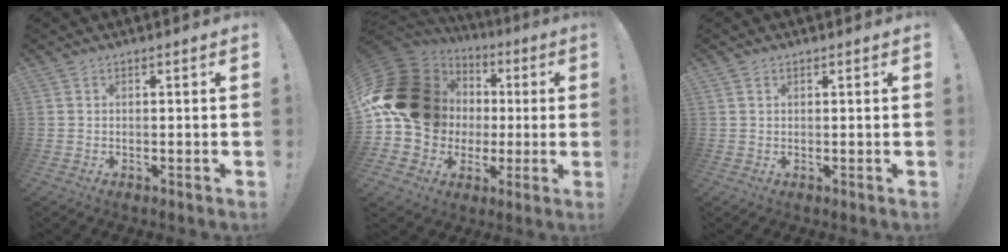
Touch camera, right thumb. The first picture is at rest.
{"total": 22.2, "force": [2.0, 18.4, 12.3], "torque": [-0.189, -0.001, 0.077]}
{"total": 0.8, "force": [0.6, 0.5, 0.3], "torque": [0.003, -0.003, 0.009]}